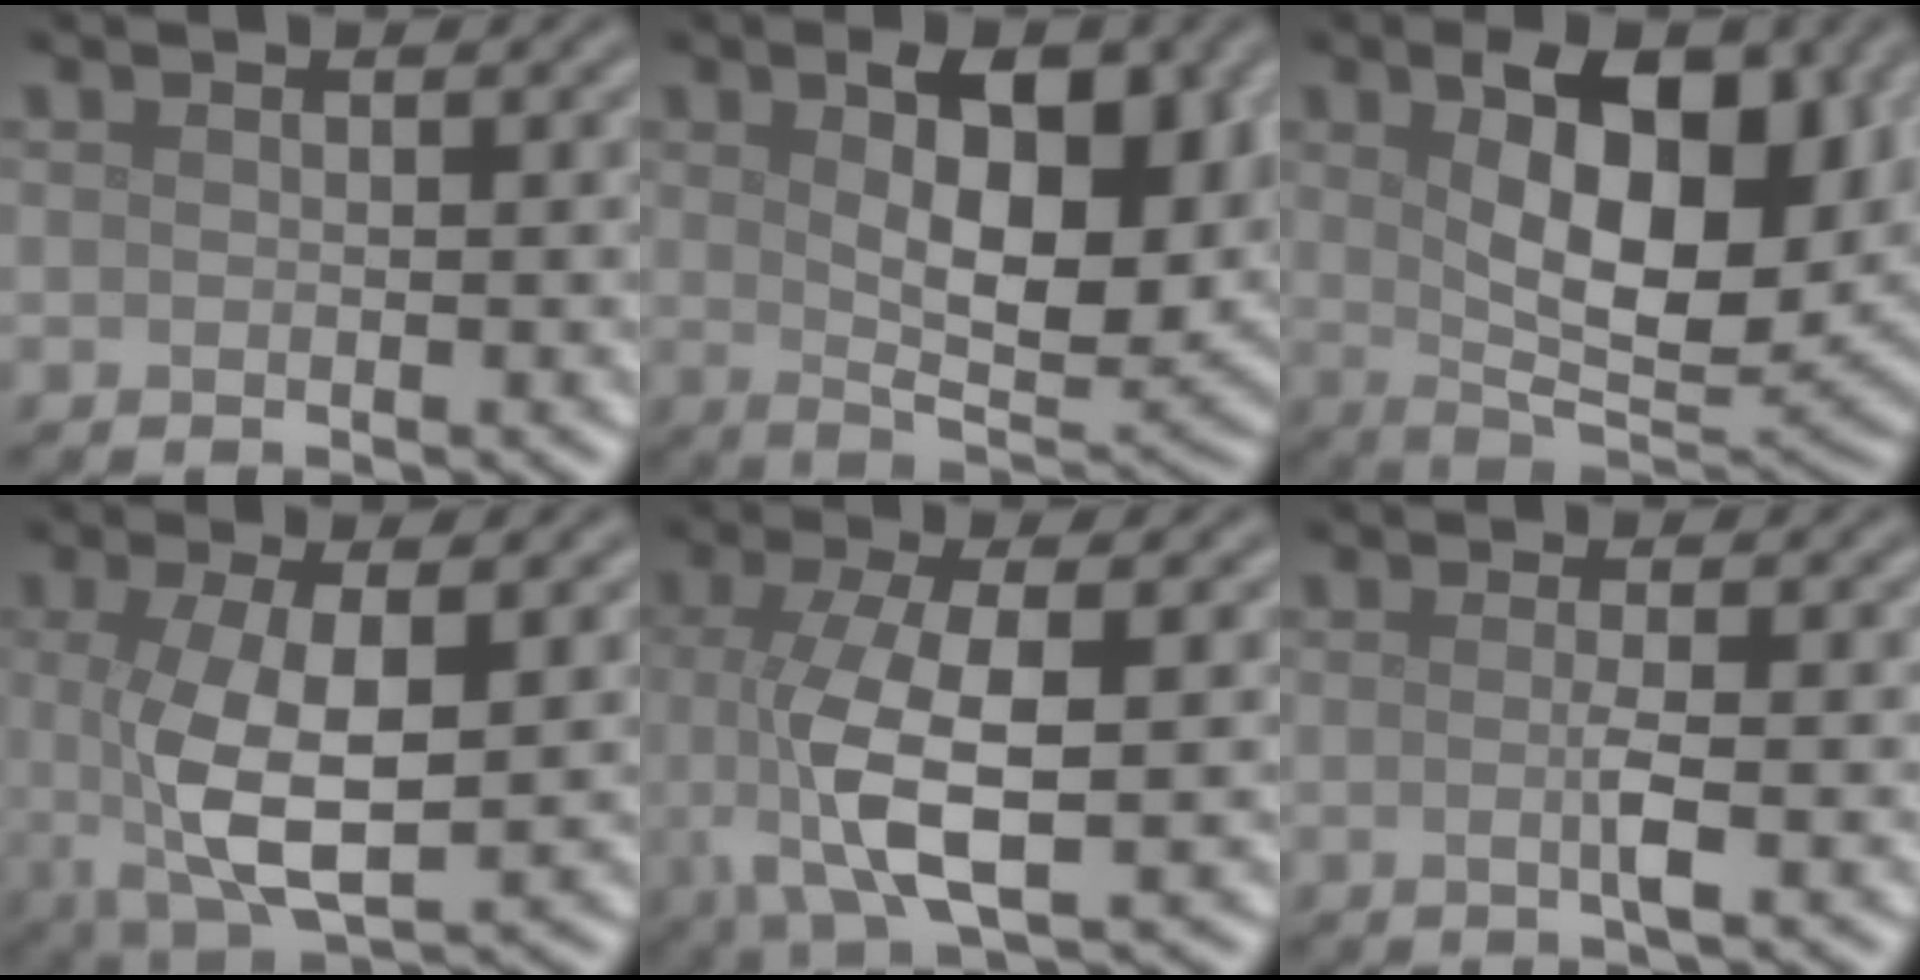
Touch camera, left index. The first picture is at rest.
{"total": 9.4, "force": [2.3, 4.2, 8.1], "torque": [-0.116, -0.002, 0.036]}
{"total": 11.9, "force": [3.2, 5.7, 10.0], "torque": [-0.139, -0.002, 0.048]}
{"total": 7.2, "force": [0.1, 2.7, 6.7], "torque": [-0.141, -0.009, 0.004]}
{"total": 7.2, "force": [-0.3, 2.4, 6.7], "torque": [-0.136, -0.005, -0.005]}
{"total": 2.0, "force": [-0.2, 0.3, 2.0], "torque": [-0.037, -0.006, -0.008]}